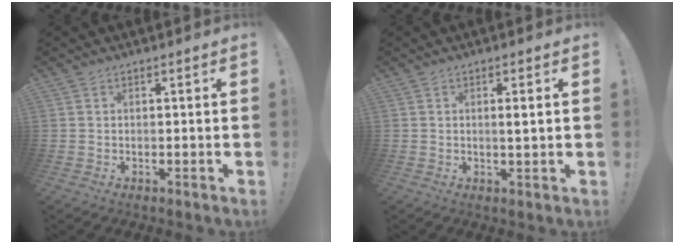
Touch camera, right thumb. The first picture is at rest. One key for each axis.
{"total": 2.2, "fx": 0.3, "fy": 0.1, "fz": 2.2, "tx": -0.030, "ty": -0.007, "tz": 0.000}